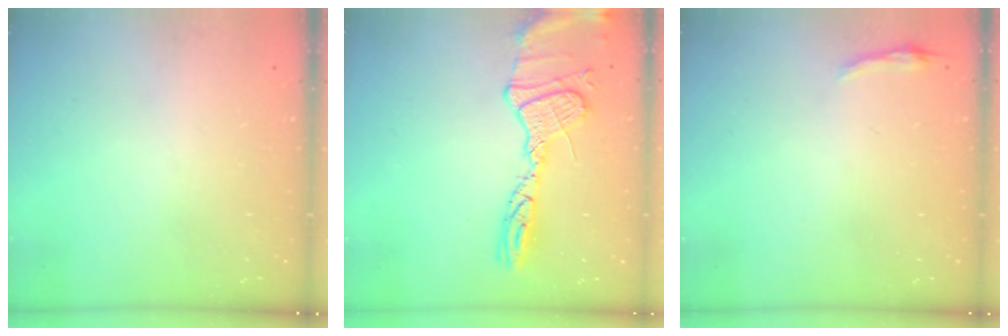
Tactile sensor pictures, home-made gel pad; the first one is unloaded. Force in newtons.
{"total": 15.6, "press": 15.6, "slide": 1.3}
{"total": 3.1, "press": 3.0, "slide": 0.7}